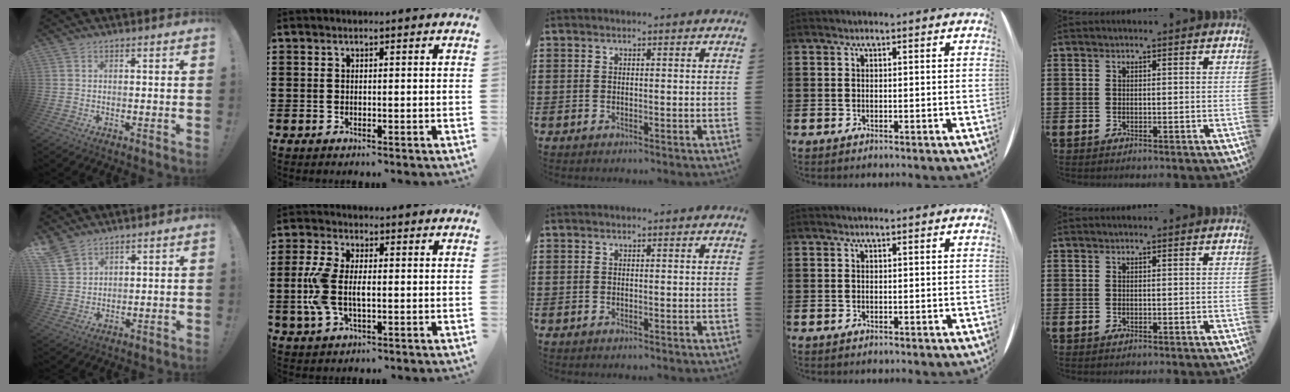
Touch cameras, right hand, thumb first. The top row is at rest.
{"thumb": {"total": 6.2, "force": [5.0, 3.1, 2.1], "torque": [-0.046, -0.027, 0.100]}, "index": {"total": 7.2, "force": [-0.5, 3.8, 6.1], "torque": [-0.159, -0.007, -0.020]}}